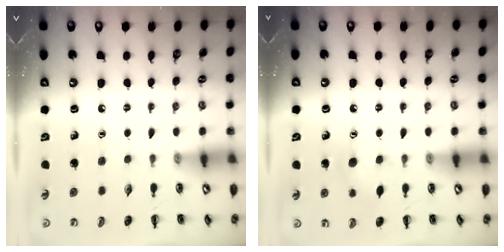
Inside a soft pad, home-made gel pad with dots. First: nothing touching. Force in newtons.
{"total": 6.8, "press": 6.6, "slide": 1.7}